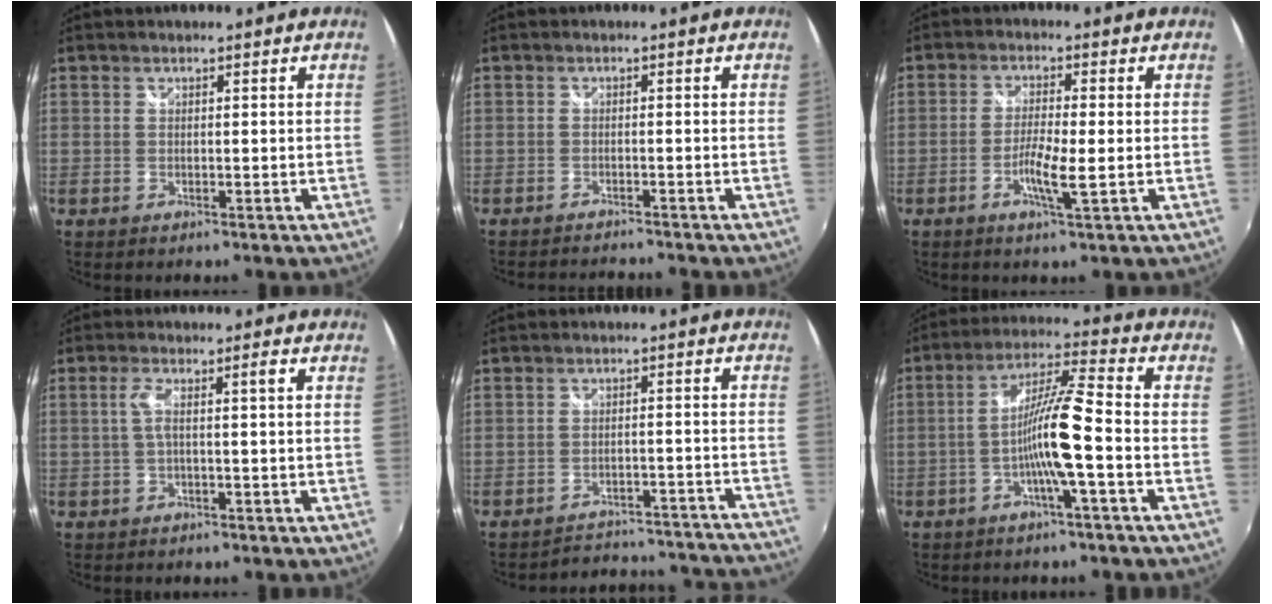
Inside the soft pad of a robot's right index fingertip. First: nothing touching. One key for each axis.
{"total": 4.9, "fx": -4.7, "fy": 0.0, "fz": 1.2, "tx": -0.037, "ty": -0.013, "tz": -0.077}
{"total": 4.7, "fx": -1.5, "fy": 0.0, "fz": 4.5, "tx": -0.090, "ty": -0.004, "tz": -0.031}
{"total": 3.1, "fx": -0.4, "fy": -0.3, "fz": 3.0, "tx": -0.060, "ty": 0.004, "tz": -0.005}
{"total": 20.3, "fx": -19.5, "fy": 4.0, "fz": 4.4, "tx": -0.072, "ty": 0.026, "tz": -0.232}
{"total": 9.5, "fx": -3.4, "fy": -0.4, "fz": 8.8, "tx": -0.175, "ty": 0.012, "tz": -0.065}